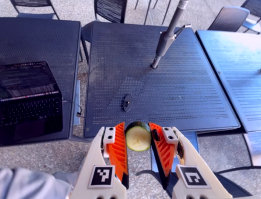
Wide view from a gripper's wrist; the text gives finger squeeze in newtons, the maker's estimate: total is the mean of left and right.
{"total": 9.5, "left": 9.2, "right": 9.8}